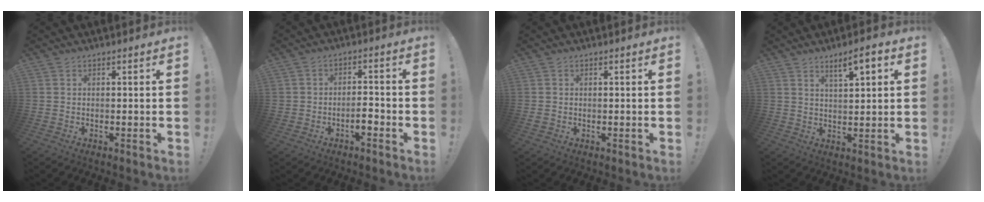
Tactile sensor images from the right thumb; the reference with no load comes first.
{"total": 4.9, "force": [-2.6, 3.1, 2.6], "torque": [-0.030, 0.012, -0.047]}
{"total": 1.0, "force": [0.0, 1.0, 0.2], "torque": [-0.009, 0.005, 0.002]}
{"total": 6.2, "force": [3.6, 1.2, 5.0], "torque": [-0.070, -0.021, 0.054]}